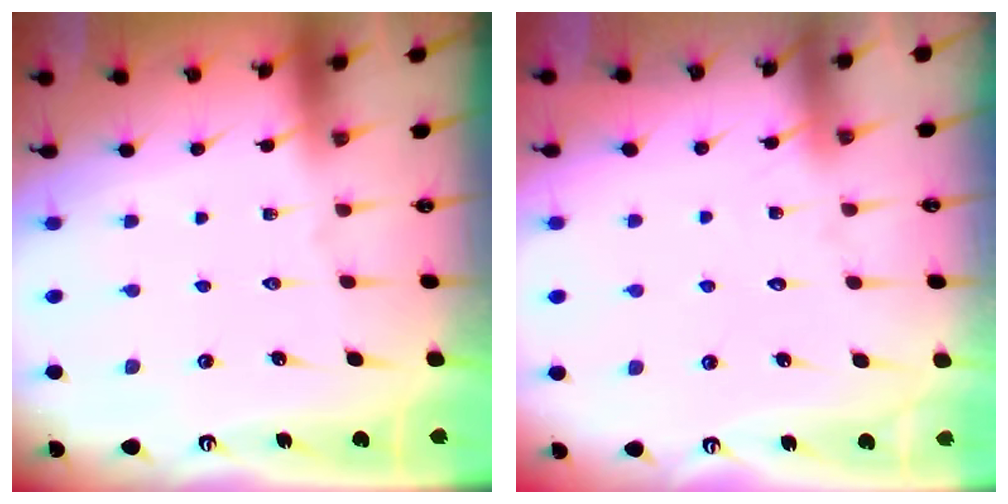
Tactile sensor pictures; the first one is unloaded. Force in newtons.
{"total": 6.1, "press": 6.1, "slide": 0.6}